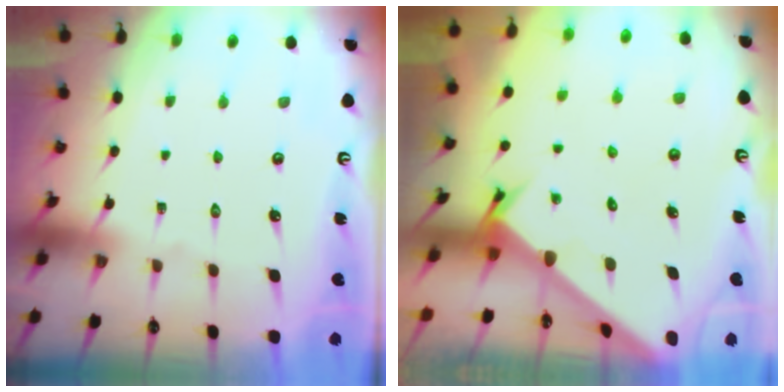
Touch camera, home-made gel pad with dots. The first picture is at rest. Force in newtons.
{"total": 2.4, "press": 2.4, "slide": 0.2}